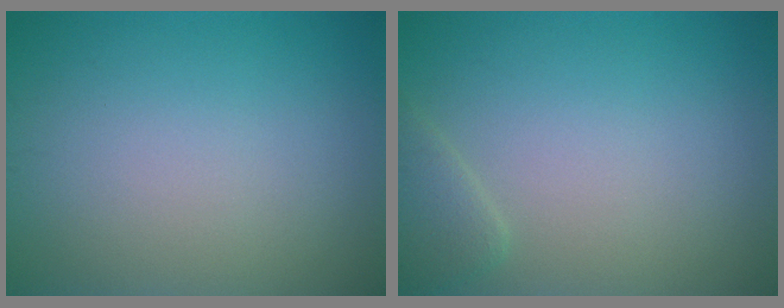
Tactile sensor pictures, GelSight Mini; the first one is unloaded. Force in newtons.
{"total": 1.6, "press": 1.6, "slide": 0.2}